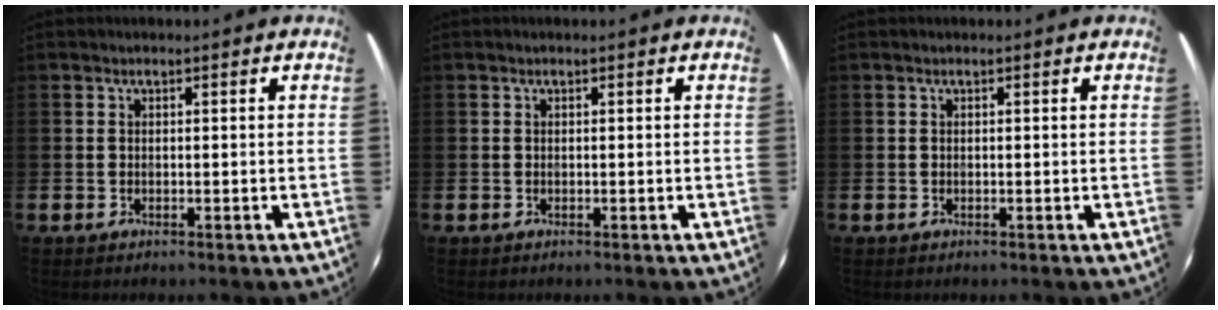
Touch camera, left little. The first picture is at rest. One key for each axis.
{"total": 0.0}
{"total": 0.0}